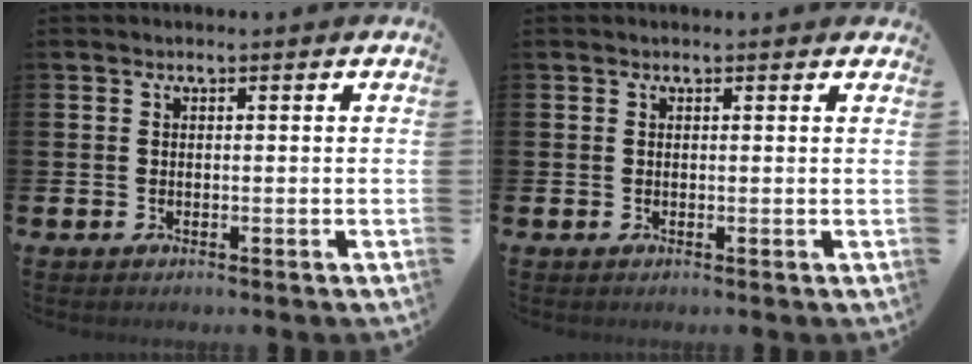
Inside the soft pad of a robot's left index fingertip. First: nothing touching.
{"total": 0.0}